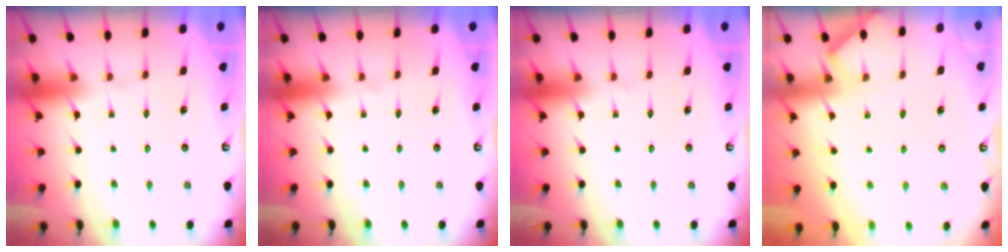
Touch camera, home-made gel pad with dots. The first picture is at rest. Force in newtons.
{"total": 0.0}
{"total": 0.0}
{"total": 4.1, "press": 4.1, "slide": 0.5}